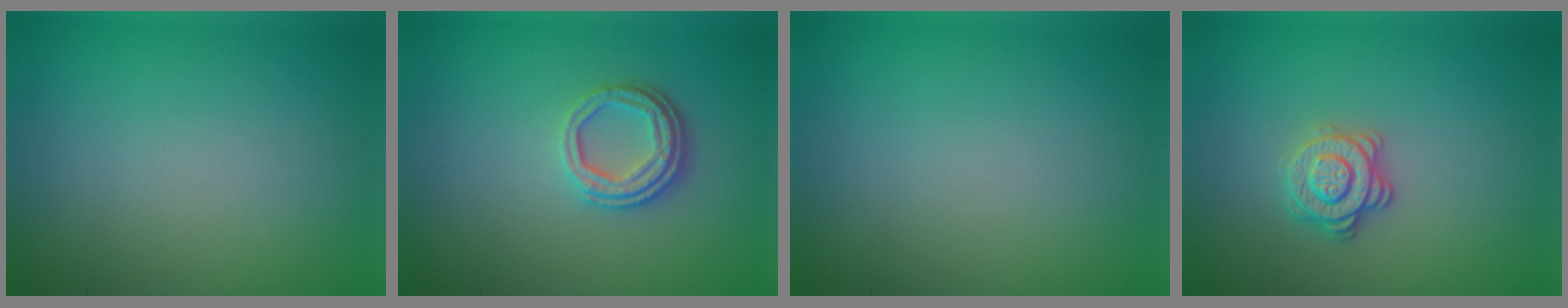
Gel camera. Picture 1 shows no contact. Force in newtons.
{"total": 3.3, "press": 2.5, "slide": 2.2}
{"total": 0.0}
{"total": 2.8, "press": 2.6, "slide": 1.1}